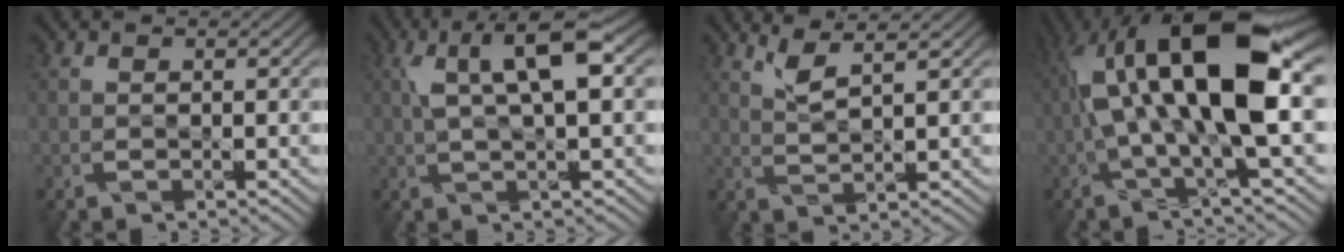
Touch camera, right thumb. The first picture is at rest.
{"total": 7.0, "force": [2.1, 1.5, 6.5], "torque": [-0.118, 0.014, 0.036]}
{"total": 2.8, "force": [2.3, 0.0, 1.6], "torque": [-0.037, 0.007, 0.049]}
{"total": 14.4, "force": [2.1, 3.9, 13.7], "torque": [-0.249, 0.015, 0.033]}